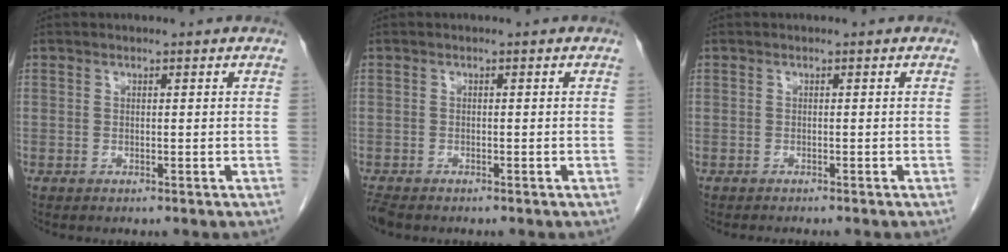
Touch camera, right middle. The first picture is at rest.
{"total": 2.7, "force": [-2.3, 0.8, 1.2], "torque": [-0.029, -0.009, -0.040]}
{"total": 2.2, "force": [-2.0, 0.0, 1.0], "torque": [-0.011, 0.000, -0.023]}